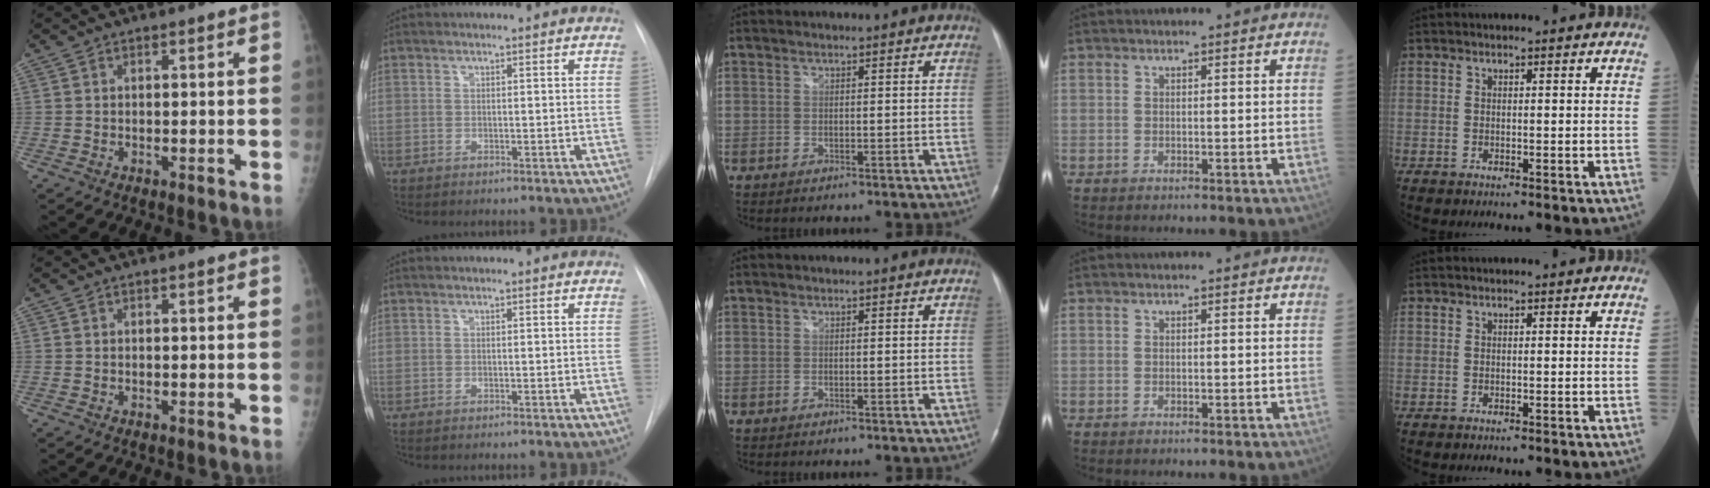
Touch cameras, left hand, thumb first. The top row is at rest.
{}